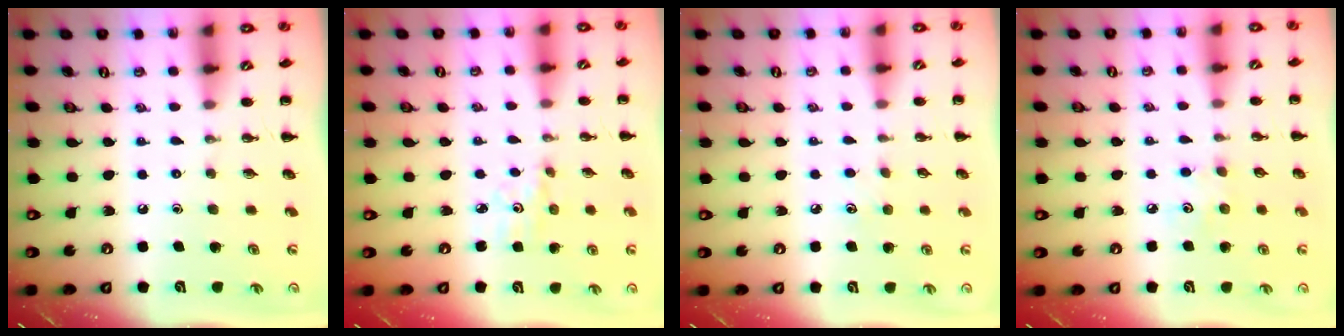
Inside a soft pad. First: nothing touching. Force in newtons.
{"total": 3.4, "press": 3.2, "slide": 1.1}
{"total": 4.4, "press": 4.3, "slide": 1.1}
{"total": 3.8, "press": 3.7, "slide": 0.9}